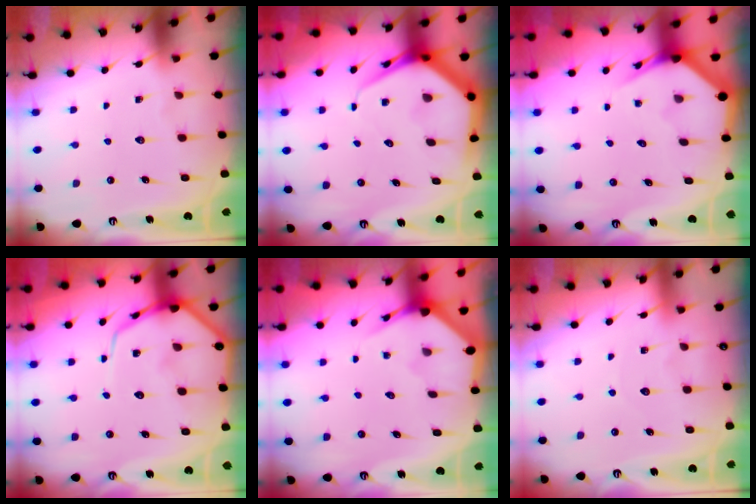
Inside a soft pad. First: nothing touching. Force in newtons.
{"total": 7.2, "press": 7.2, "slide": 0.8}
{"total": 2.9, "press": 2.9, "slide": 0.0}
{"total": 9.2, "press": 9.1, "slide": 1.0}
{"total": 2.2, "press": 2.2, "slide": 0.2}
{"total": 2.9, "press": 2.9, "slide": 0.2}